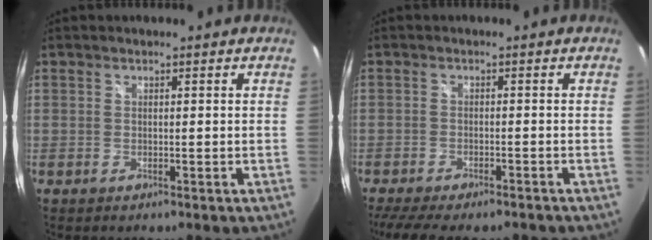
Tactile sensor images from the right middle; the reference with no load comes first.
{"total": 11.4, "force": [-9.4, 2.5, 5.9], "torque": [-0.126, -0.033, -0.144]}